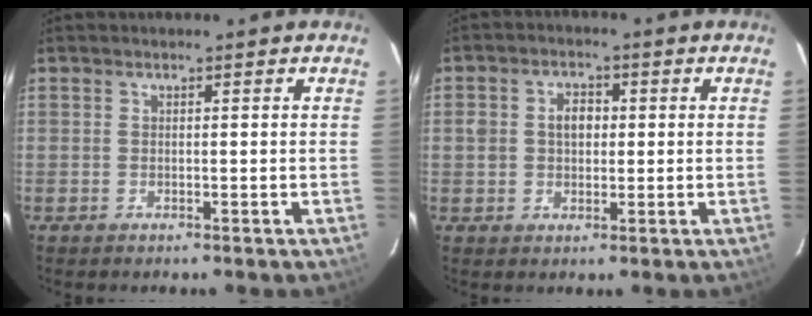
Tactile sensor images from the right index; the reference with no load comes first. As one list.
[{"total": 4.5, "force": [0.4, 3.4, 2.9], "torque": [-0.049, 0.013, 0.007]}]